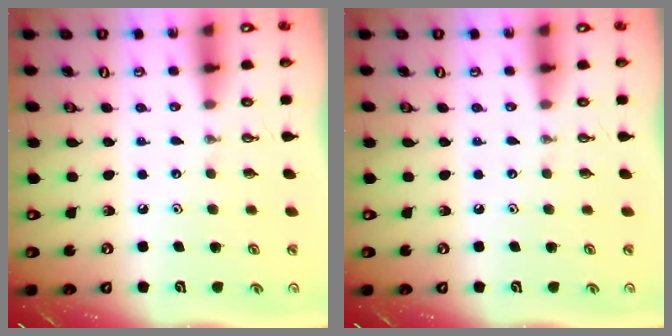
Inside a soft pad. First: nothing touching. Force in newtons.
{"total": 0.0}